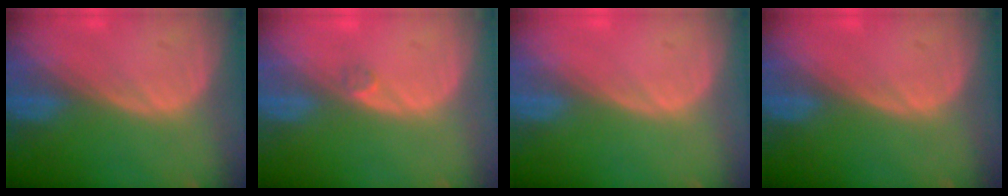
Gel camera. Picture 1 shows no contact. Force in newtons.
{"total": 0.9, "press": 0.8, "slide": 0.5}
{"total": 0.0}
{"total": 0.0}